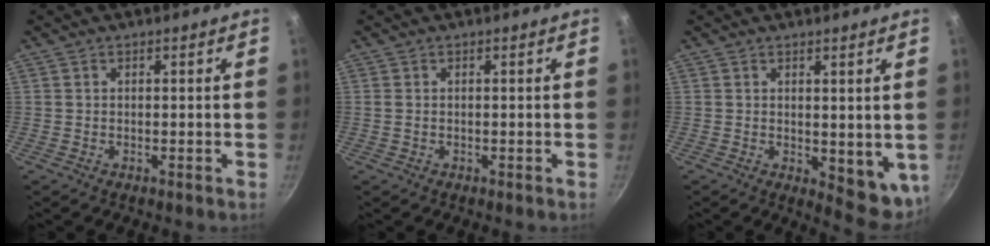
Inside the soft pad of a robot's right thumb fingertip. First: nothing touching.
{"total": 0.9, "force": [0.1, 0.7, 0.5], "torque": [-0.011, 0.002, 0.001]}
{"total": 7.7, "force": [0.7, 3.9, 6.5], "torque": [-0.067, -0.015, 0.019]}